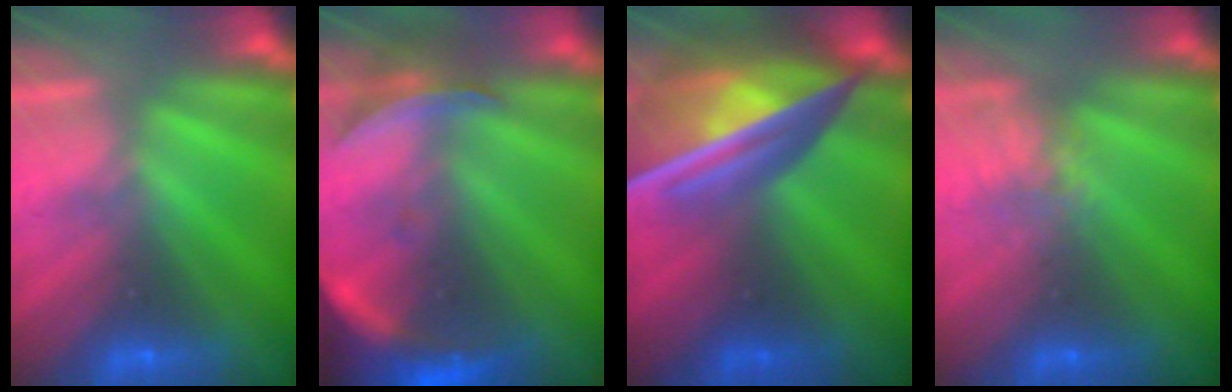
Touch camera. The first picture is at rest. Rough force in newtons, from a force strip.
{"total": 9.1}
{"total": 7.6}
{"total": 2.2}